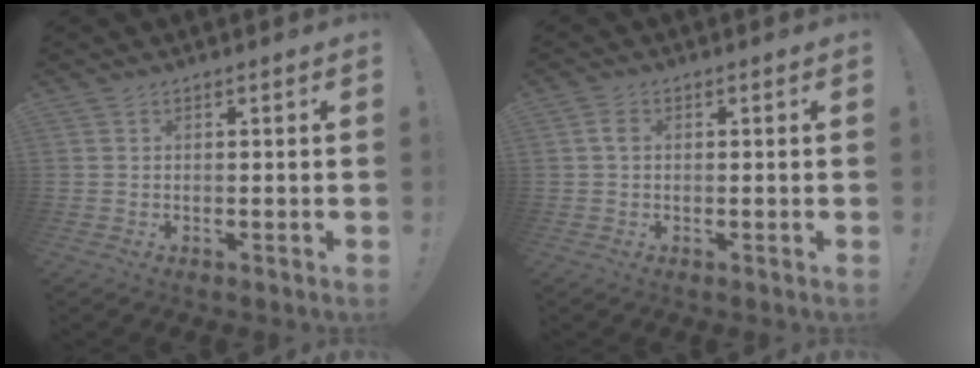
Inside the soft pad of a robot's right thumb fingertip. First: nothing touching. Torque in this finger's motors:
{"motor_torque": [0.19, -0.71, 0.15, -0.29, 0.00]}